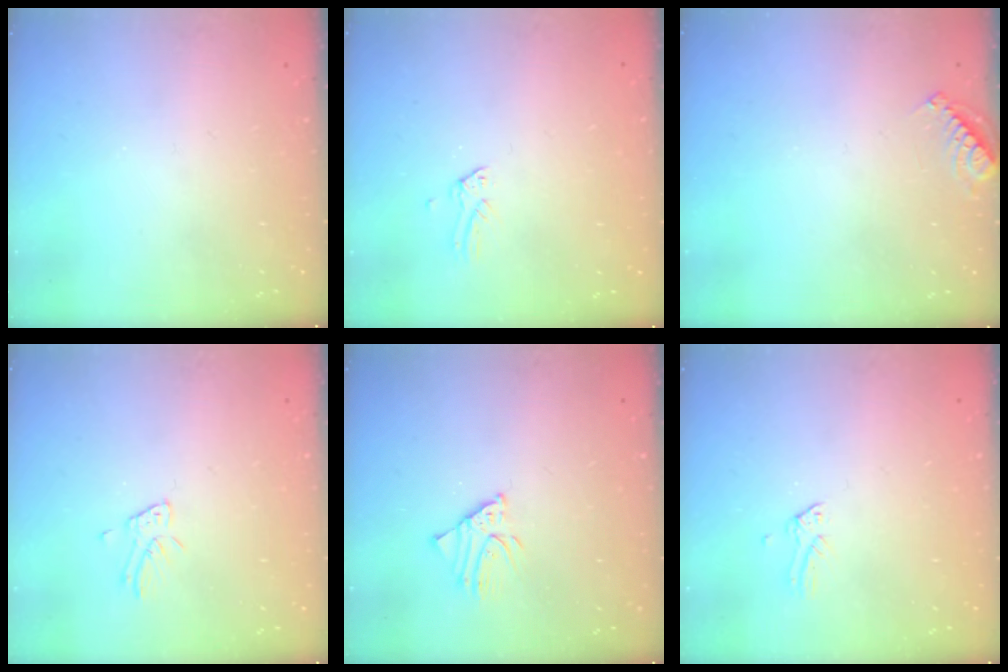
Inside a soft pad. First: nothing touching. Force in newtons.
{"total": 0.0}
{"total": 4.5, "press": 4.4, "slide": 0.7}
{"total": 3.7, "press": 3.6, "slide": 0.3}
{"total": 2.9, "press": 2.9, "slide": 0.2}
{"total": 0.0}